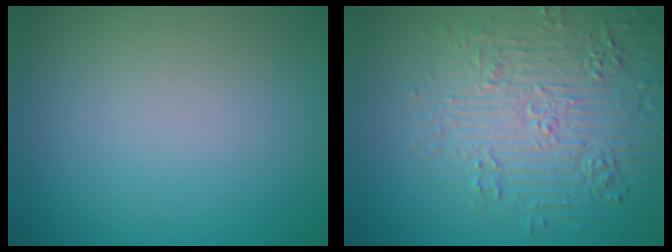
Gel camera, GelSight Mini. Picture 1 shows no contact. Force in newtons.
{"total": 7.0, "press": 6.9, "slide": 1.6}